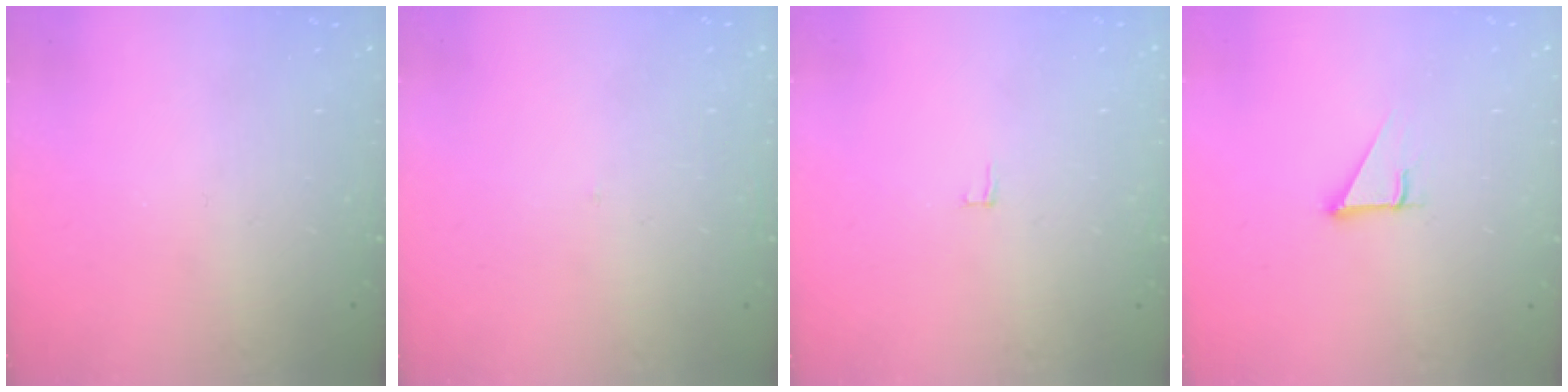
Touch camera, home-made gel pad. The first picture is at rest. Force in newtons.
{"total": 1.7, "press": 1.6, "slide": 0.1}
{"total": 2.0, "press": 2.0, "slide": 0.2}
{"total": 2.9, "press": 2.9, "slide": 0.1}